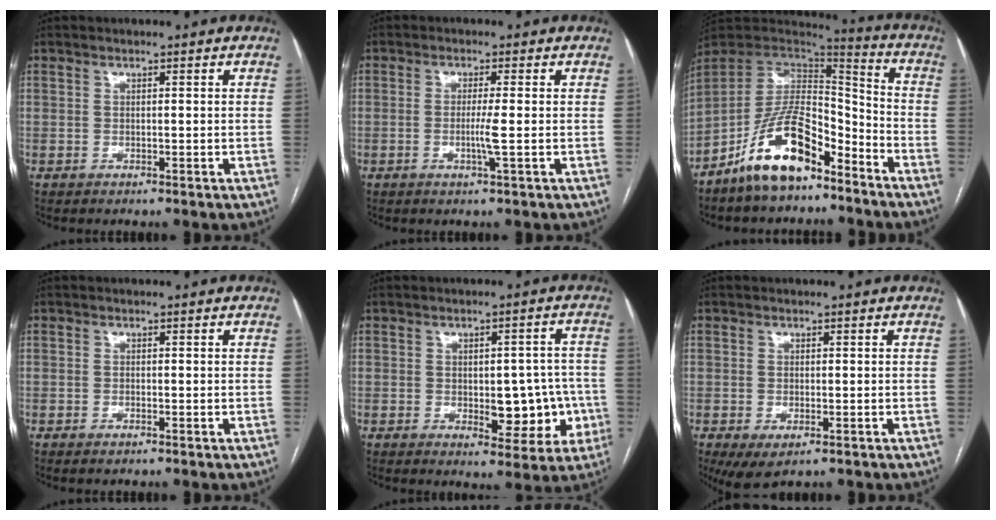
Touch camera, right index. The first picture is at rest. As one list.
[{"total": 3.0, "force": [-0.6, -0.6, 2.8], "torque": [-0.055, -0.005, -0.011]}, {"total": 14.5, "force": [-9.6, 5.2, 9.6], "torque": [-0.179, 0.019, -0.177]}, {"total": 0.7, "force": [-0.5, 0.0, 0.4], "torque": [-0.008, -0.001, -0.008]}, {"total": 8.9, "force": [-1.7, 4.5, 7.5], "torque": [-0.073, 0.016, -0.010]}, {"total": 4.2, "force": [-2.1, 1.7, 3.2], "torque": [-0.052, -0.010, -0.026]}]